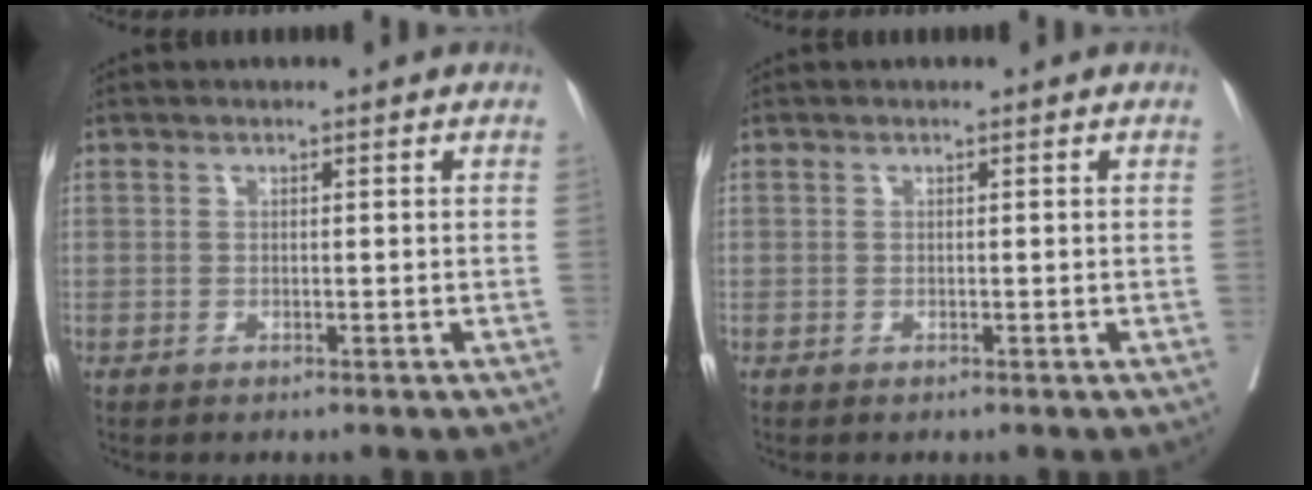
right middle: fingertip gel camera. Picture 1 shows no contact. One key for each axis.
{"total": 0.0}